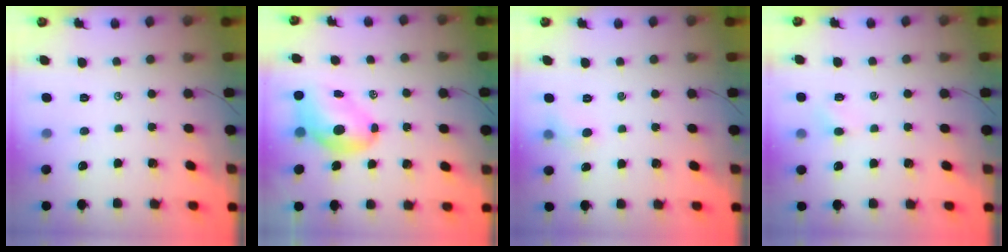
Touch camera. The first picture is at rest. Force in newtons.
{"total": 8.6, "press": 8.5, "slide": 1.6}
{"total": 4.0, "press": 3.8, "slide": 1.2}
{"total": 3.3, "press": 3.1, "slide": 1.2}